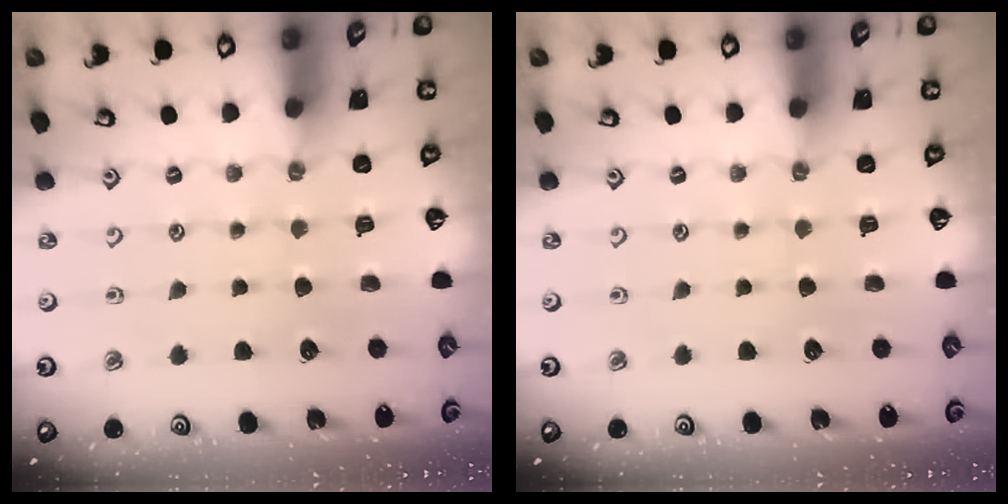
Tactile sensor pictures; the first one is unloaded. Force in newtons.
{"total": 0.0}